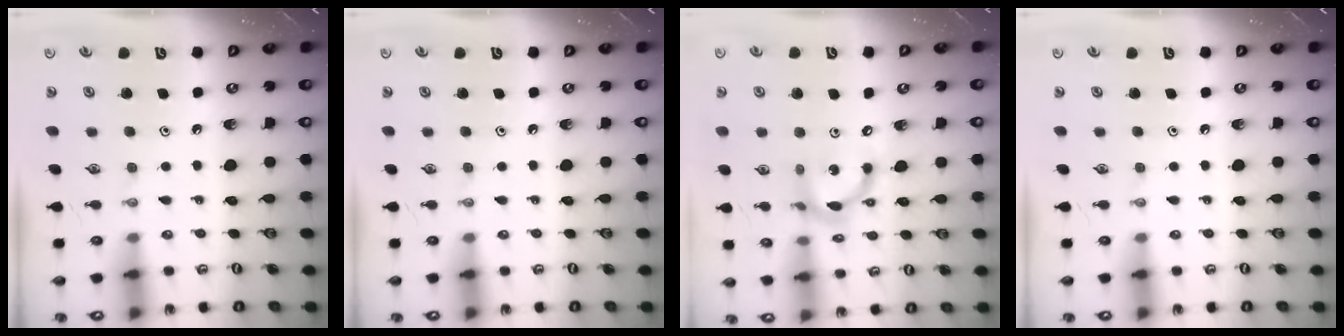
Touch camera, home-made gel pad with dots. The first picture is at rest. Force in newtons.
{"total": 0.0}
{"total": 13.0, "press": 12.9, "slide": 0.9}
{"total": 0.0}